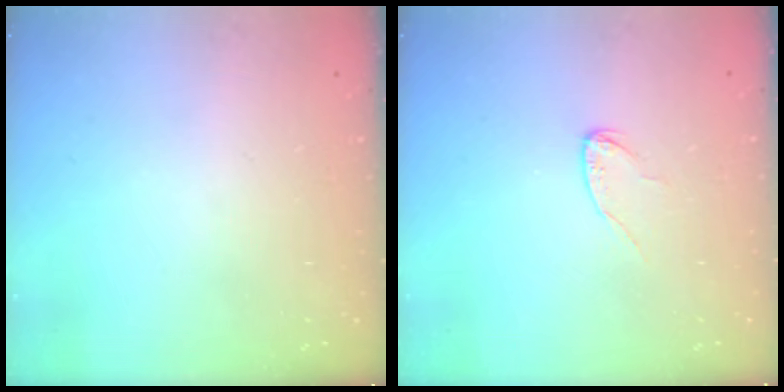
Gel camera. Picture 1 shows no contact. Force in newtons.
{"total": 4.5, "press": 4.5, "slide": 0.5}